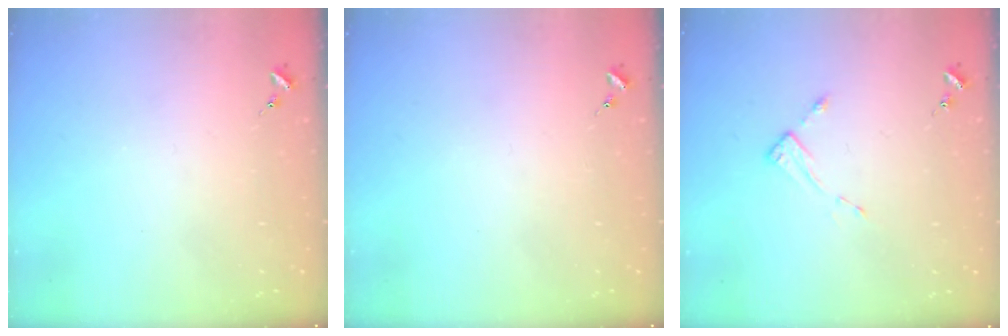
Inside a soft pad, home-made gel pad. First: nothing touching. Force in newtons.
{"total": 0.0}
{"total": 2.6, "press": 2.6, "slide": 0.3}